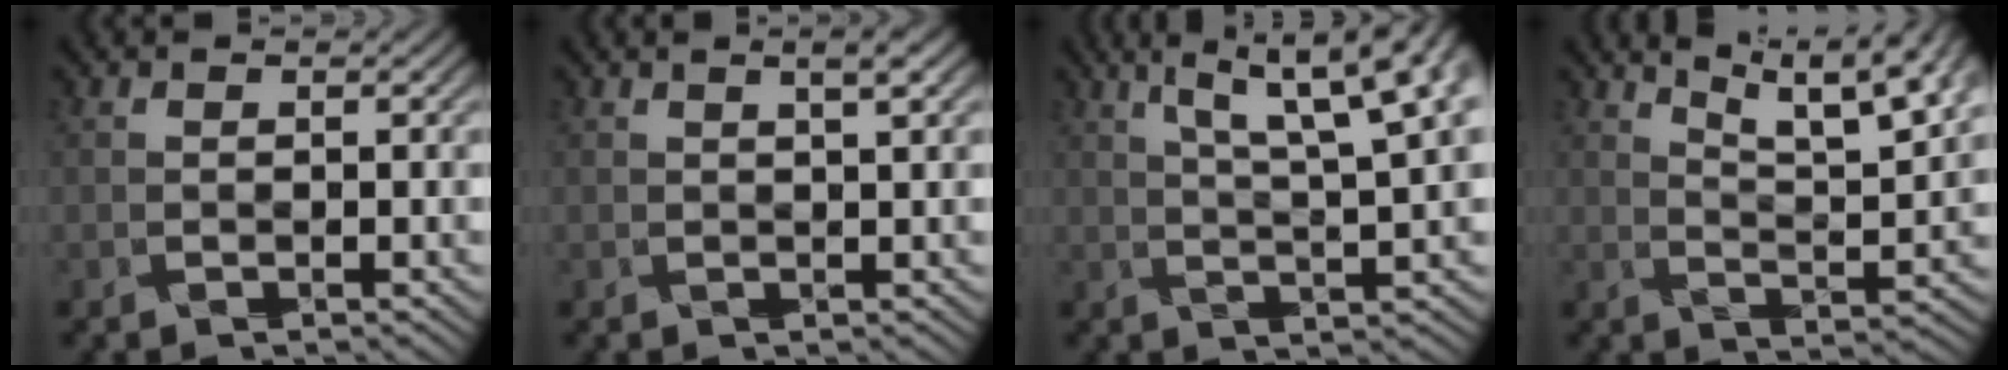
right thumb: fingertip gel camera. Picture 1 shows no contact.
{"total": 1.8, "force": [0.9, -0.1, 1.5], "torque": [-0.037, 0.004, 0.020]}
{"total": 9.0, "force": [5.1, 0.7, 7.4], "torque": [-0.133, 0.020, 0.080]}
{"total": 10.1, "force": [7.8, 1.4, 6.3], "torque": [-0.111, 0.007, 0.111]}